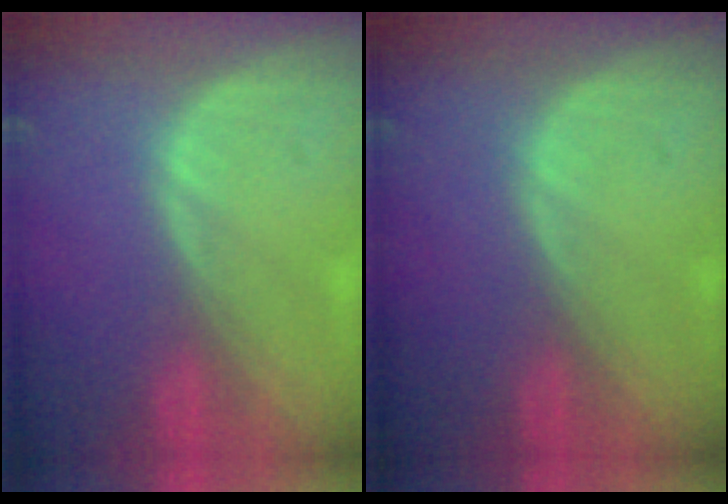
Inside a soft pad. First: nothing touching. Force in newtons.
{"total": 0.0}